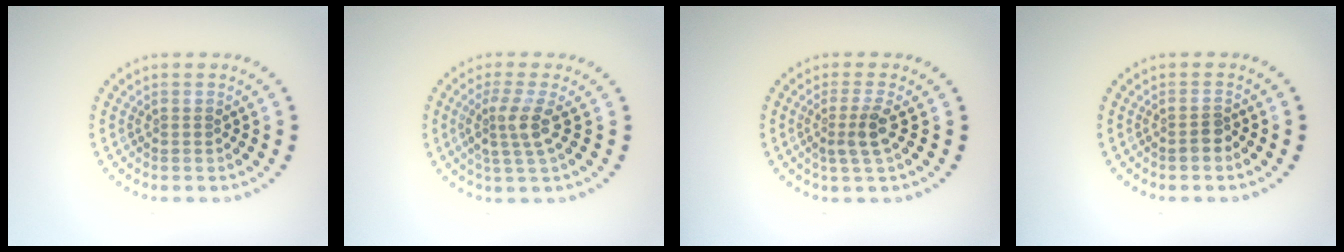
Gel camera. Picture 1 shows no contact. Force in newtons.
{"total": 2.8, "press": 2.2, "slide": 1.8}
{"total": 2.4, "press": 1.8, "slide": 1.6}
{"total": 1.4, "press": 1.1, "slide": 0.8}